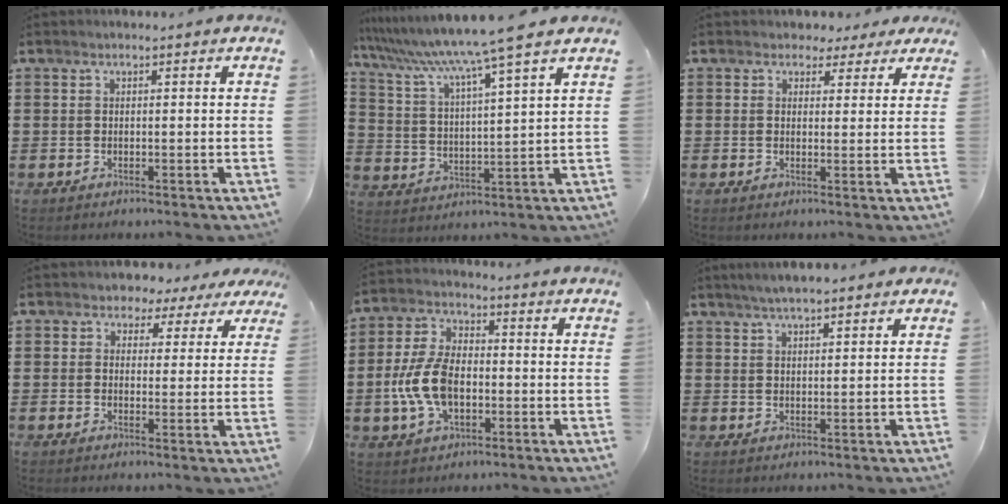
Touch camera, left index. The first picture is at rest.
{"total": 8.6, "force": [7.1, -1.5, 4.5], "torque": [-0.118, -0.048, 0.109]}
{"total": 2.7, "force": [1.8, 1.9, 0.5], "torque": [-0.015, 0.008, 0.030]}
{"total": 2.7, "force": [1.6, 2.2, 0.2], "torque": [-0.014, -0.002, 0.023]}
{"total": 9.4, "force": [-1.9, 5.3, 7.6], "torque": [-0.177, 0.002, -0.041]}
{"total": 3.3, "force": [2.7, 0.7, 1.9], "torque": [-0.042, 0.004, 0.048]}